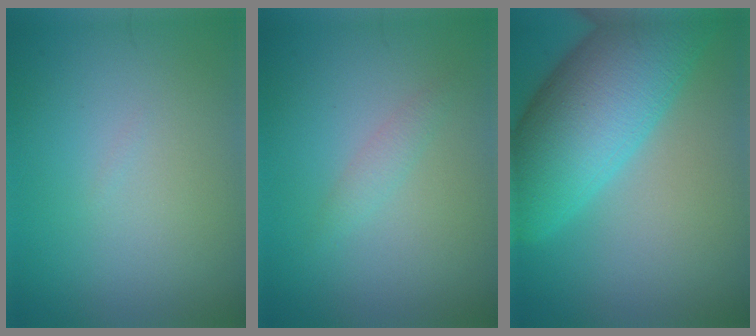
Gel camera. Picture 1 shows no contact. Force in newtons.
{"total": 1.2, "press": 1.2, "slide": 0.1}
{"total": 11.8, "press": 11.8, "slide": 0.3}